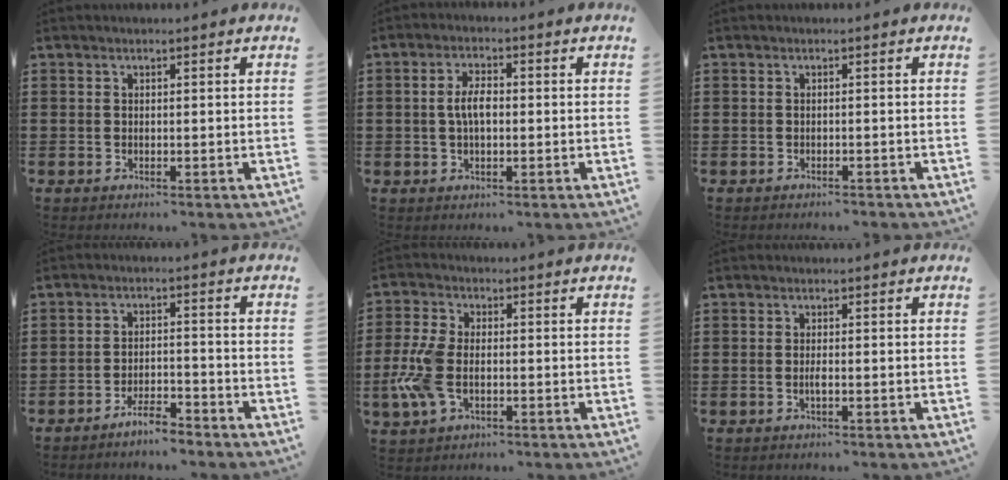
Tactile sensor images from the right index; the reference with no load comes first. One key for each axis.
{"total": 4.1, "fx": 0.0, "fy": 1.9, "fz": 3.7, "tx": -0.078, "ty": 0.004, "tz": -0.004}
{"total": 0.8, "fx": -0.7, "fy": 0.0, "fz": 0.1, "tx": -0.005, "ty": -0.002, "tz": -0.015}
{"total": 3.9, "fx": -3.7, "fy": 0.5, "fz": 1.2, "tx": -0.022, "ty": 0.011, "tz": -0.072}
{"total": 7.2, "fx": -1.6, "fy": 4.0, "fz": 5.8, "tx": -0.141, "ty": -0.004, "tz": -0.035}
{"total": 1.3, "fx": -0.4, "fy": 0.2, "fz": 1.2, "tx": -0.032, "ty": -0.005, "tz": -0.010}